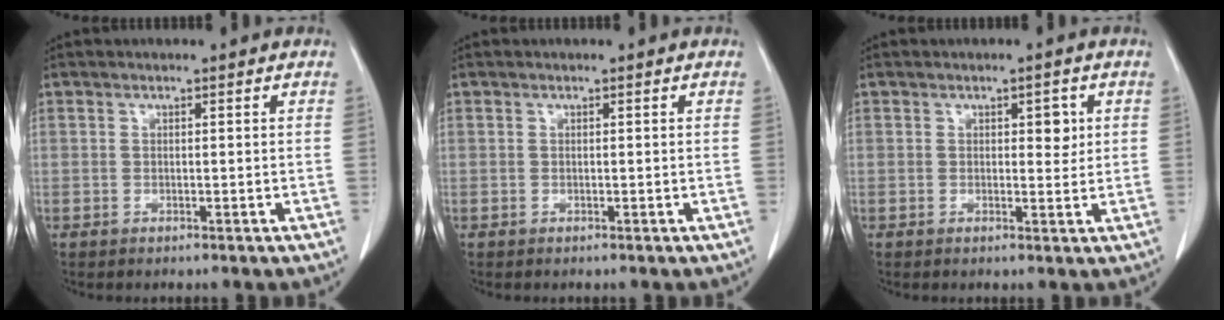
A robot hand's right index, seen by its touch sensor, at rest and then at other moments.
{"total": 0.0}
{"total": 2.6, "force": [0.9, 1.3, 2.1], "torque": [-0.024, -0.001, 0.011]}